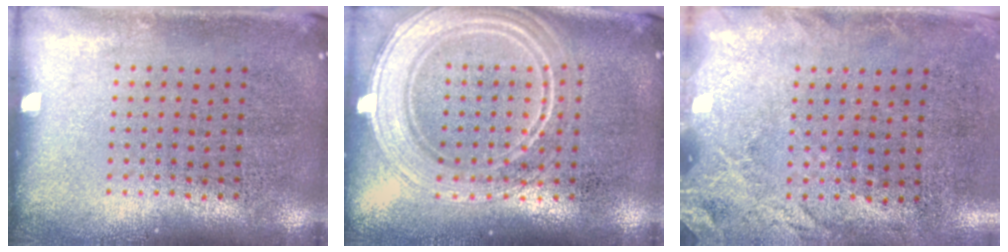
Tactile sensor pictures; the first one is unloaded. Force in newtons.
{"total": 2.5, "press": 2.5, "slide": 0.4}
{"total": 2.5, "press": 1.9, "slide": 1.6}